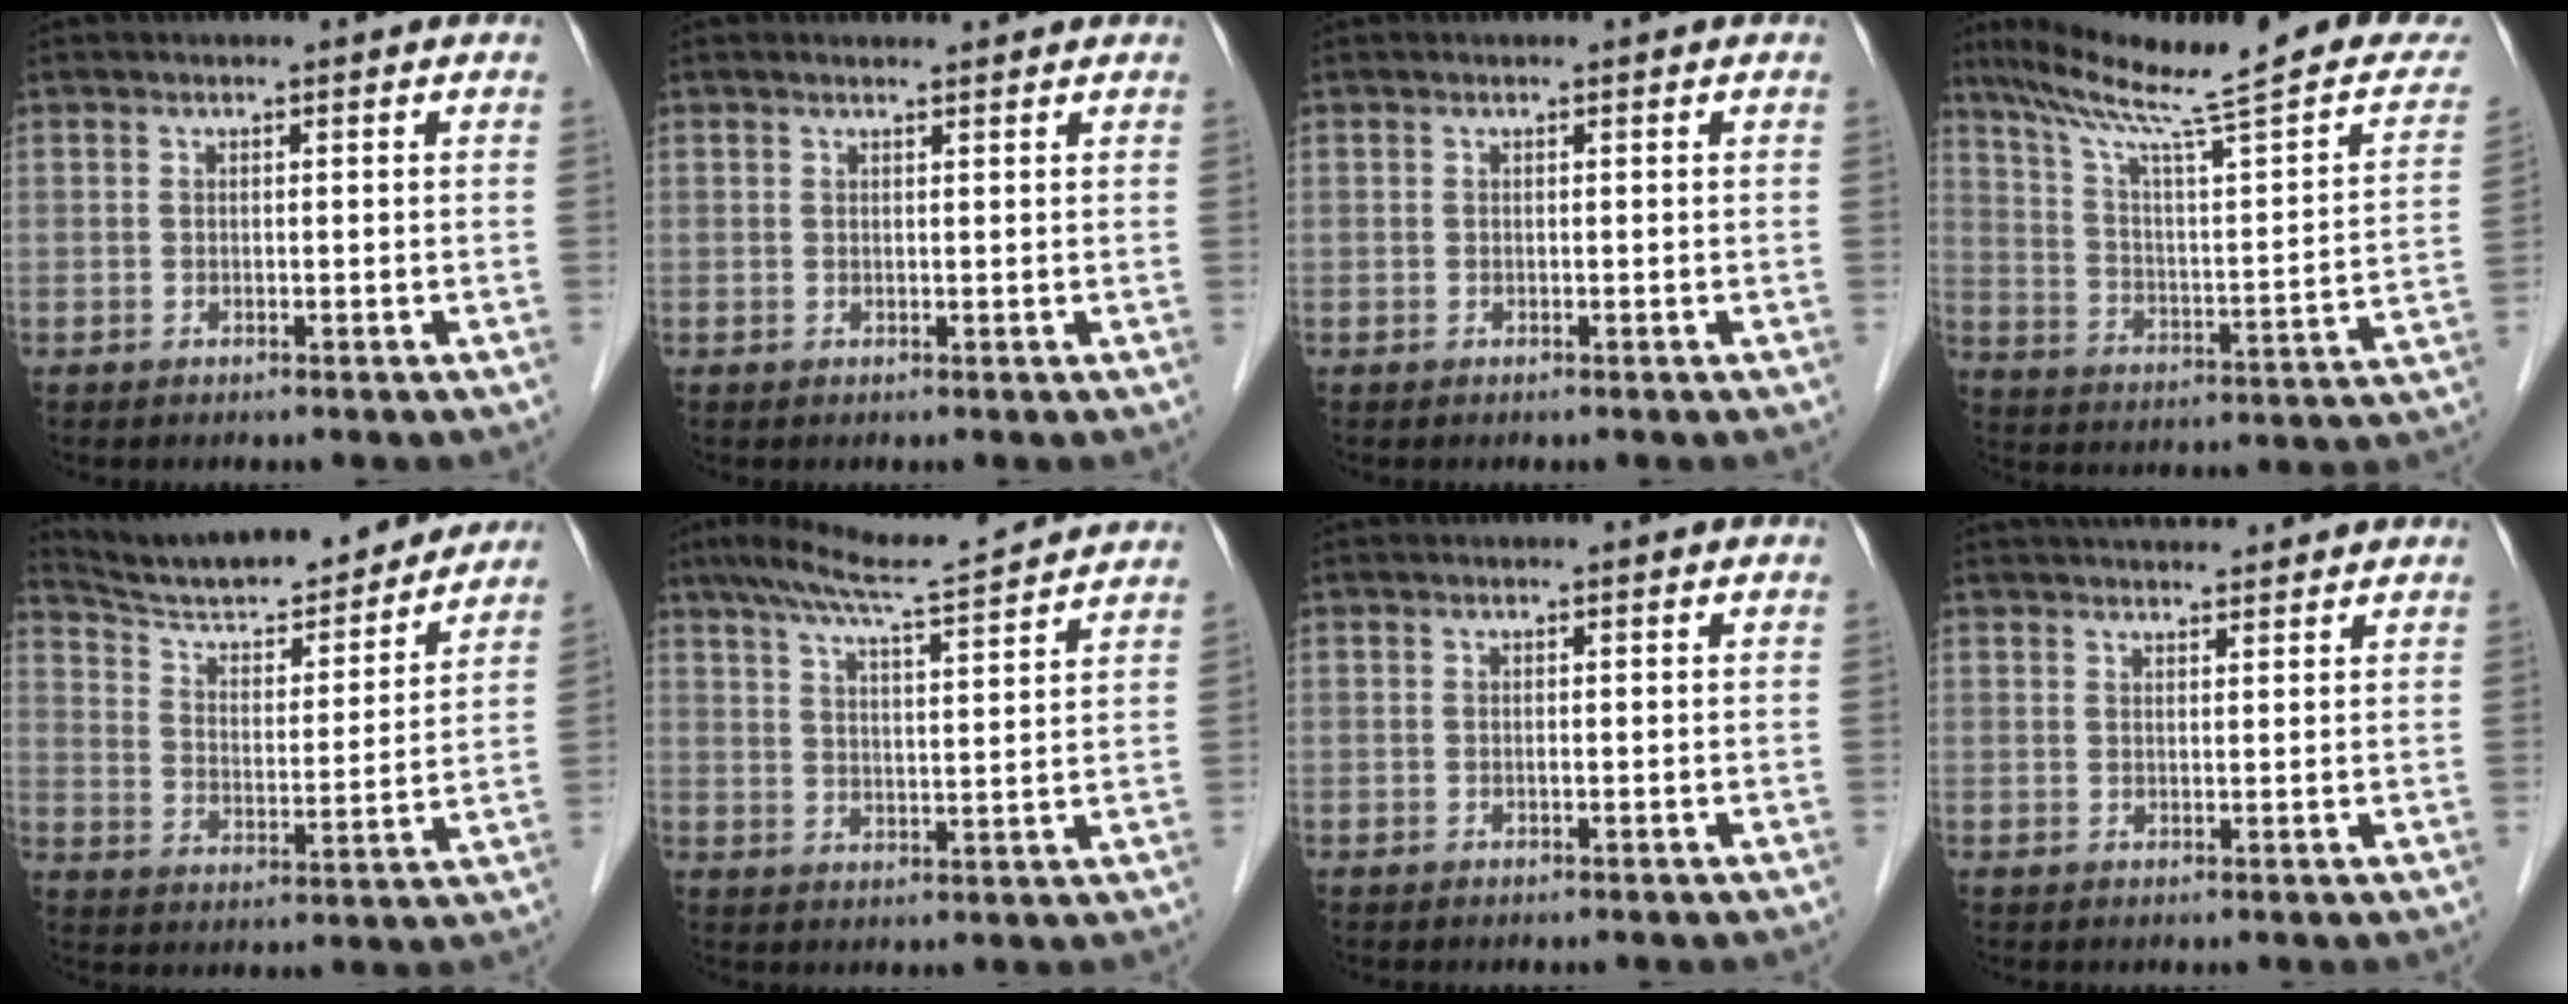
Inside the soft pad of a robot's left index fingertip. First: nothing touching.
{"total": 2.4, "force": [2.4, 0.2, 0.5], "torque": [-0.014, 0.015, 0.031]}
{"total": 0.0}
{"total": 25.8, "force": [21.2, 1.8, 14.7], "torque": [-0.224, -0.024, 0.293]}
{"total": 19.5, "force": [18.2, 3.1, 6.5], "torque": [-0.102, -0.004, 0.271]}
{"total": 12.7, "force": [11.5, -0.7, 5.5], "torque": [-0.105, 0.022, 0.165]}
{"total": 0.0}
{"total": 7.7, "force": [7.1, 1.4, 2.7], "torque": [-0.040, 0.029, 0.099]}